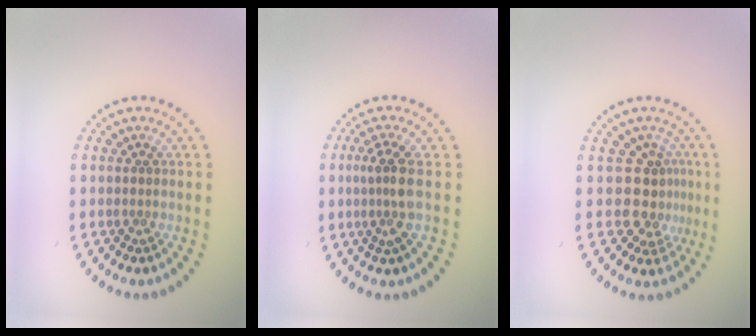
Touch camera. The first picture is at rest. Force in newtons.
{"total": 2.8, "press": 2.0, "slide": 1.9}
{"total": 3.5, "press": 2.7, "slide": 2.2}